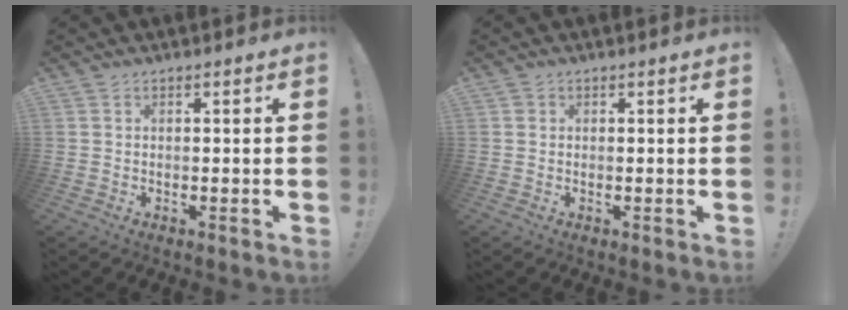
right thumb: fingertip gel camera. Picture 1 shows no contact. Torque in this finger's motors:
{"motor_torque": [-0.12, -0.01, -0.07, 0.15, -0.05]}